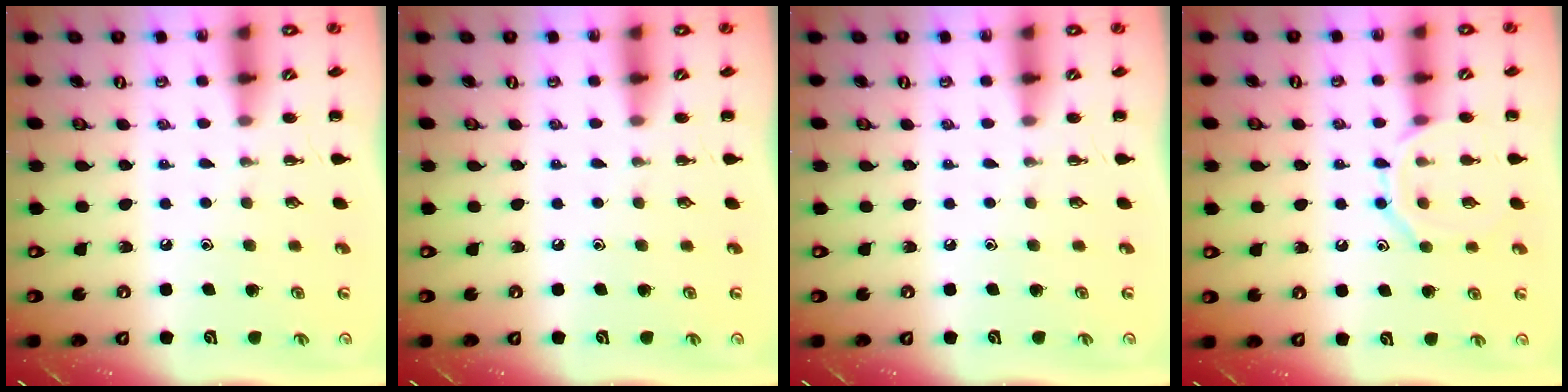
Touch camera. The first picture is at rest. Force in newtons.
{"total": 0.0}
{"total": 0.0}
{"total": 10.5, "press": 10.5, "slide": 0.6}